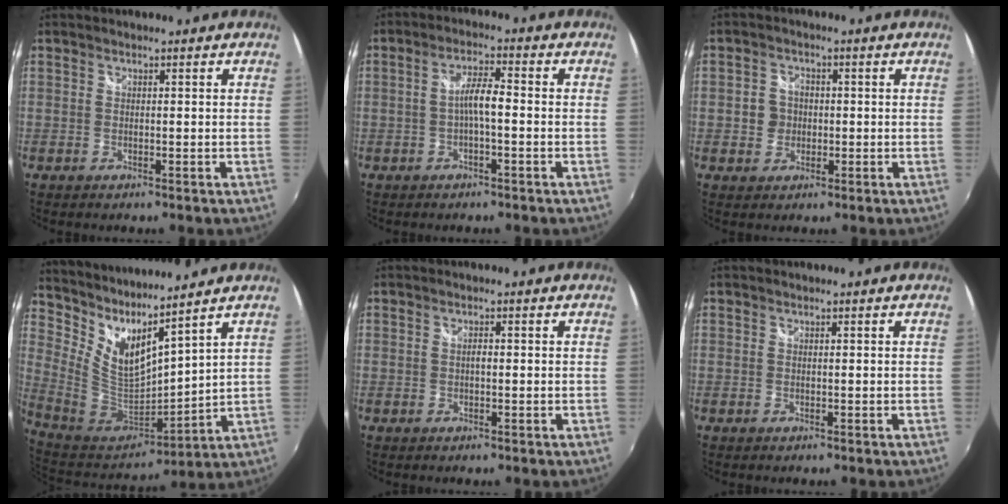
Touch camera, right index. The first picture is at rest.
{"total": 4.1, "force": [-1.1, 0.6, 3.9], "torque": [-0.076, 0.010, -0.019]}
{"total": 3.9, "force": [-0.6, 3.7, 1.2], "torque": [-0.023, 0.007, -0.013]}
{"total": 11.5, "force": [8.7, 2.6, 7.1], "torque": [-0.138, -0.033, 0.182]}
{"total": 0.8, "force": [-0.1, 0.4, 0.7], "torque": [-0.013, 0.003, -0.003]}
{"total": 0.0}